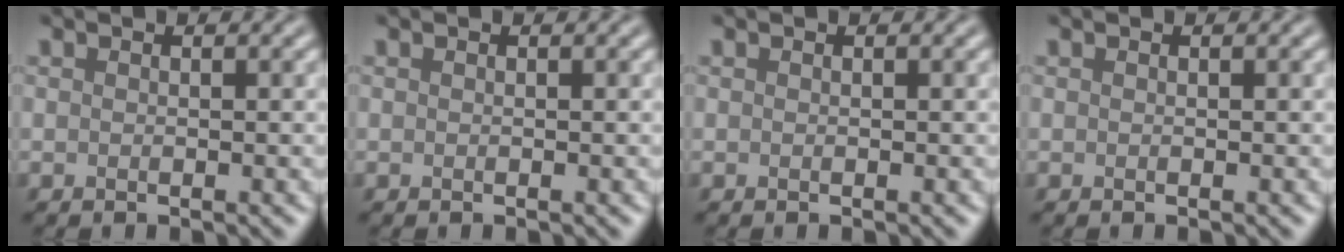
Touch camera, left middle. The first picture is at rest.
{"total": 0.0}
{"total": 0.0}
{"total": 0.0}